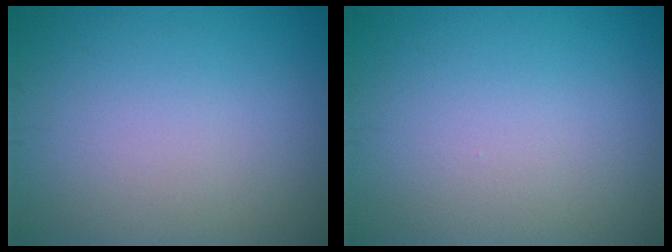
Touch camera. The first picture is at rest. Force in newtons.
{"total": 0.0}